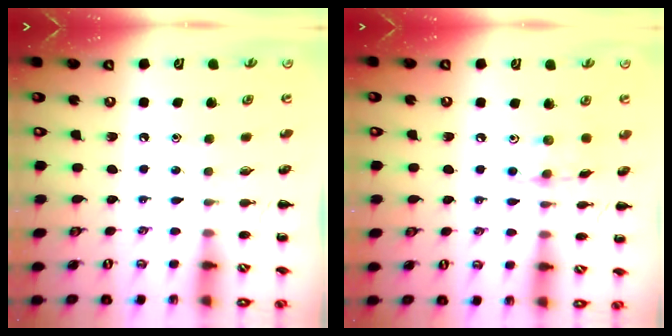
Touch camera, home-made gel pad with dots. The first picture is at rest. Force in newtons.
{"total": 6.5, "press": 6.5, "slide": 1.0}